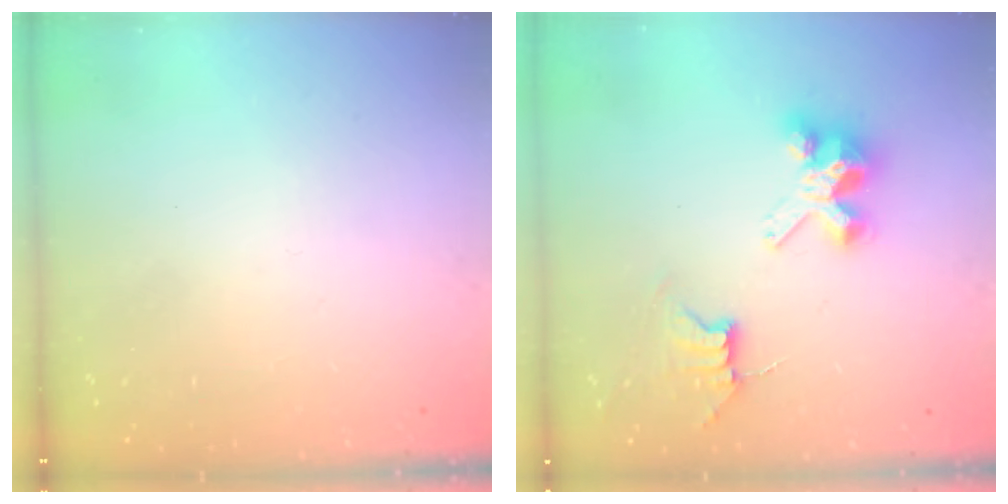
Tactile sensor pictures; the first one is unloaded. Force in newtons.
{"total": 7.9, "press": 7.9, "slide": 0.4}